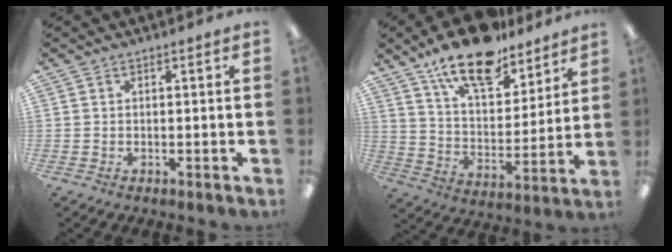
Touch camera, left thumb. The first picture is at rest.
{"total": 17.8, "force": [13.9, 7.0, 8.7], "torque": [-0.149, -0.084, 0.241]}